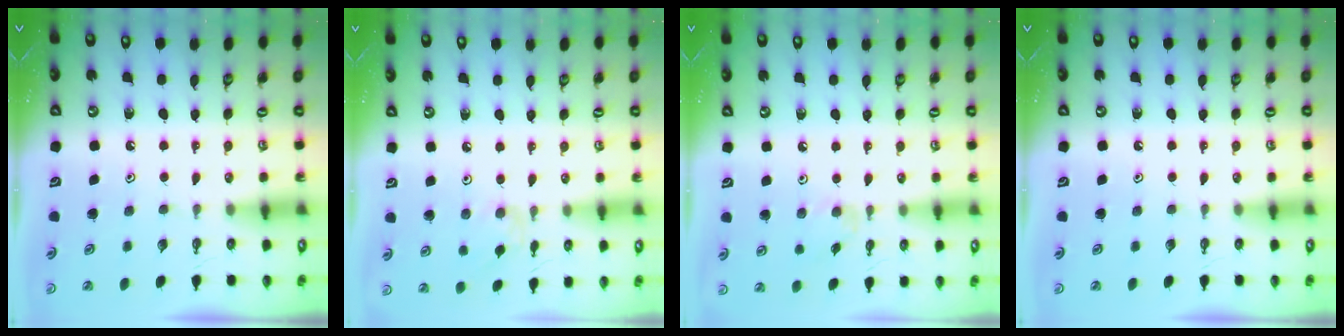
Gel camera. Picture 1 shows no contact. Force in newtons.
{"total": 2.5, "press": 2.5, "slide": 0.4}
{"total": 4.5, "press": 4.4, "slide": 0.6}
{"total": 0.0}